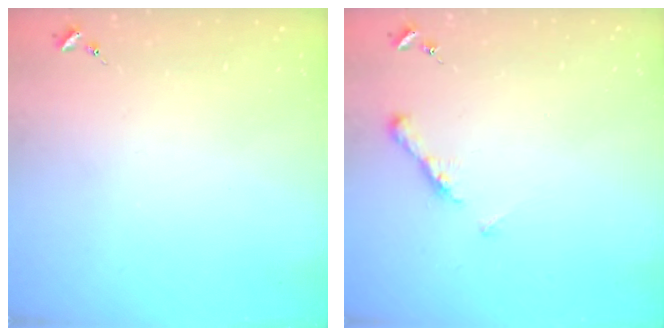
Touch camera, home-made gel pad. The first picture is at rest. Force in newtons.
{"total": 6.8, "press": 6.7, "slide": 0.6}